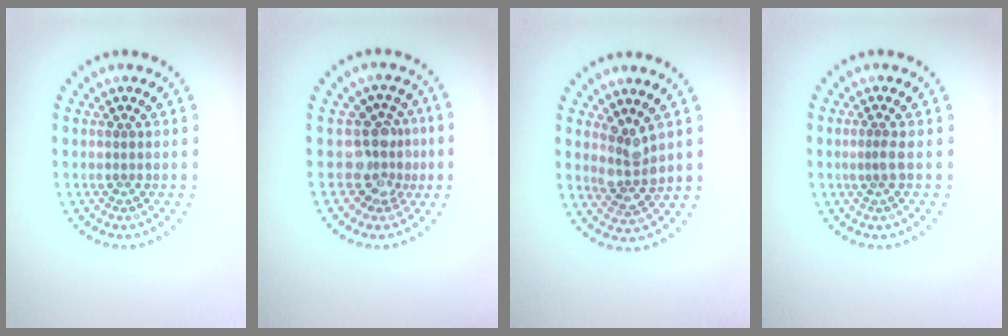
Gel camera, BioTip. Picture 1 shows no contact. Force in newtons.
{"total": 3.4, "press": 2.6, "slide": 2.3}
{"total": 2.9, "press": 2.6, "slide": 1.3}
{"total": 0.9, "press": 0.5, "slide": 0.7}